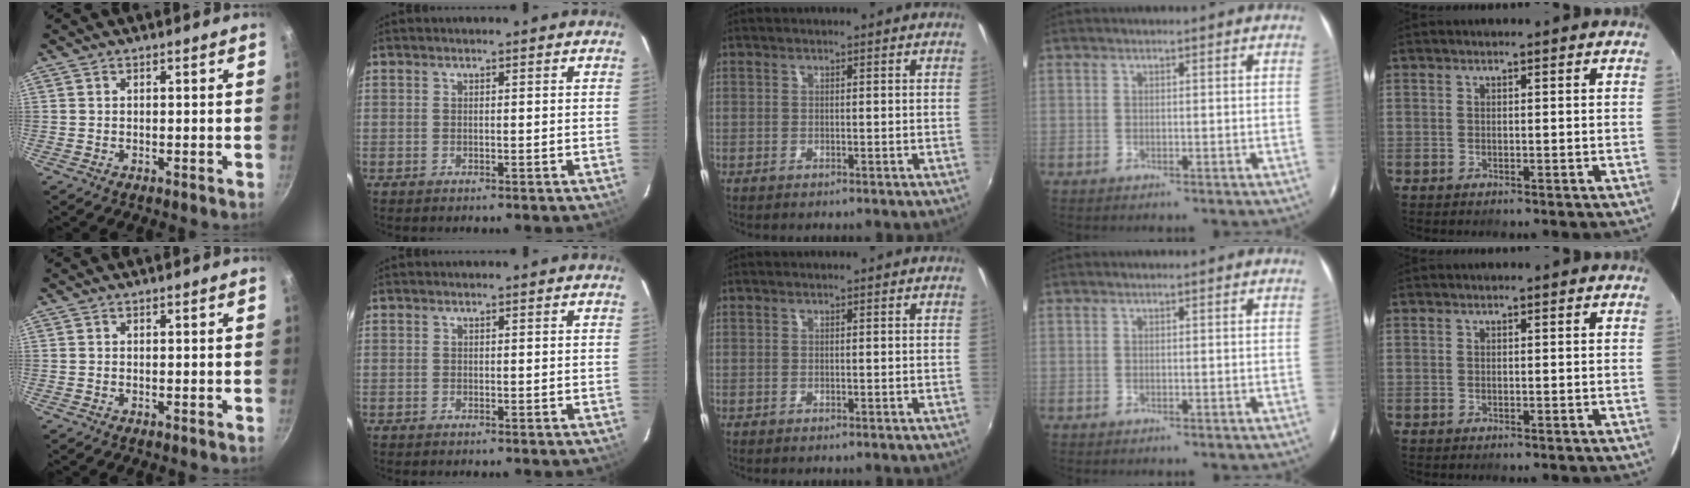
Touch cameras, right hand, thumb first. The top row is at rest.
{}